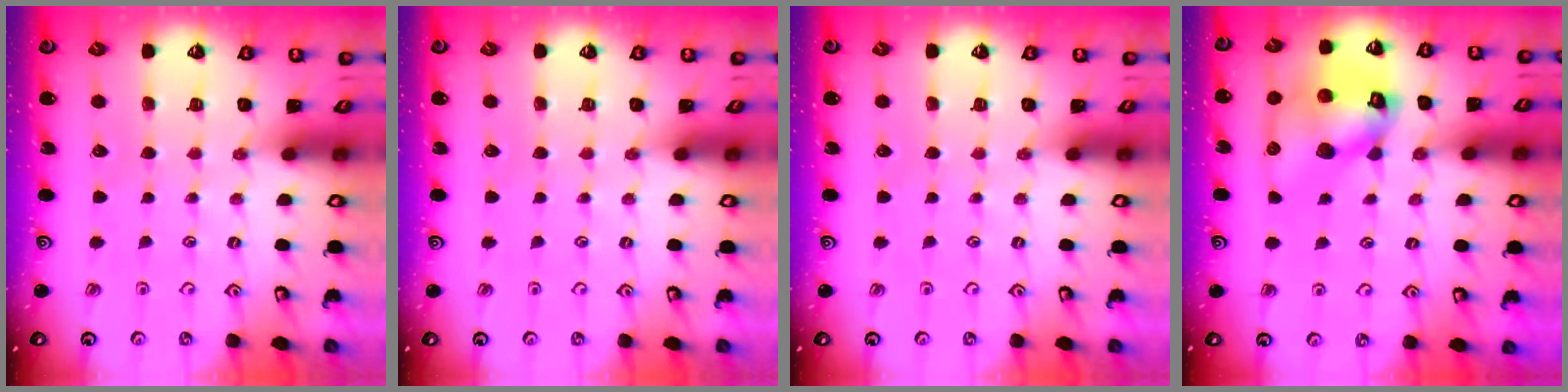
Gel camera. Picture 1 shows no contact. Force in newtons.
{"total": 0.0}
{"total": 0.0}
{"total": 14.9, "press": 14.7, "slide": 2.0}